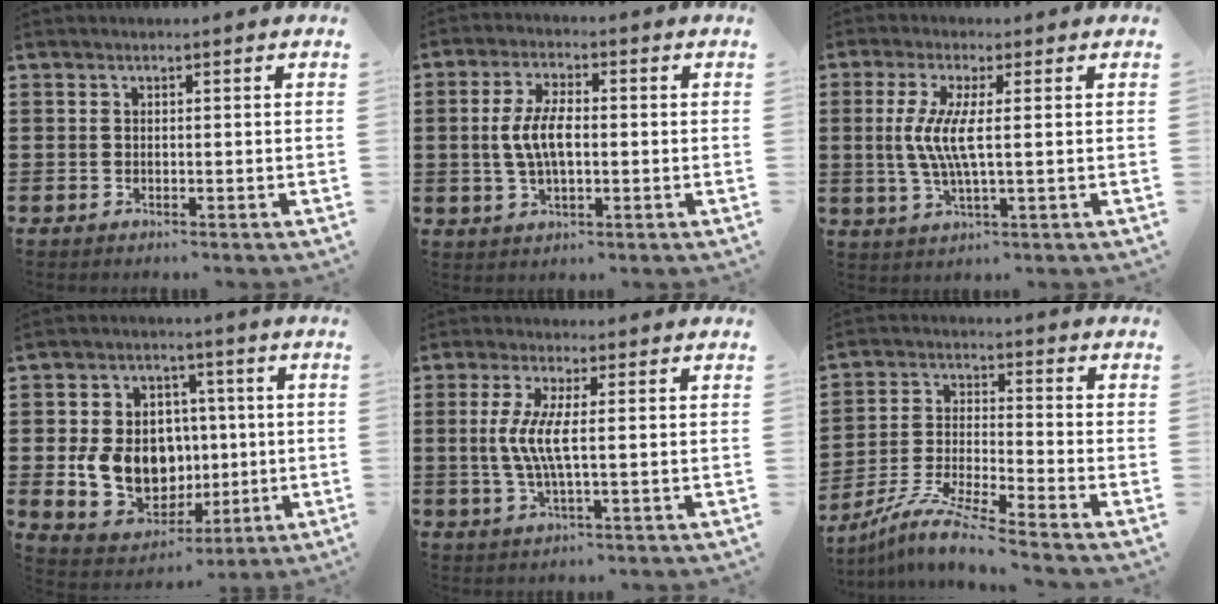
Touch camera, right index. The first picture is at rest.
{"total": 6.5, "force": [-0.1, 2.9, 5.8], "torque": [-0.136, -0.001, -0.011]}
{"total": 6.1, "force": [0.4, 0.7, 6.1], "torque": [-0.135, -0.012, -0.002]}
{"total": 10.8, "force": [0.1, 9.2, 5.7], "torque": [-0.138, 0.012, 0.009]}
{"total": 5.7, "force": [0.2, 0.8, 5.7], "torque": [-0.128, -0.011, -0.005]}
{"total": 8.2, "force": [-7.5, -0.5, 3.2], "torque": [-0.079, -0.012, -0.153]}